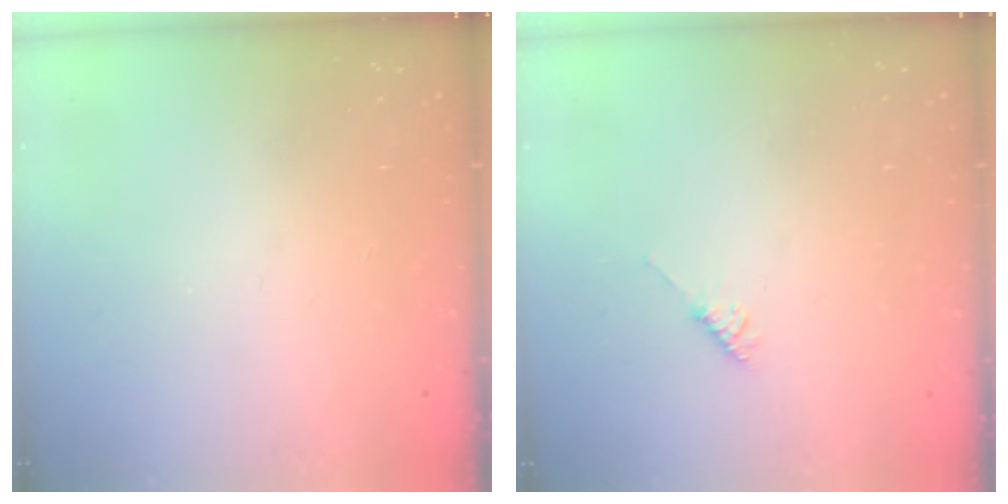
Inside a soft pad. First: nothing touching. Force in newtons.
{"total": 3.5, "press": 3.5, "slide": 0.7}